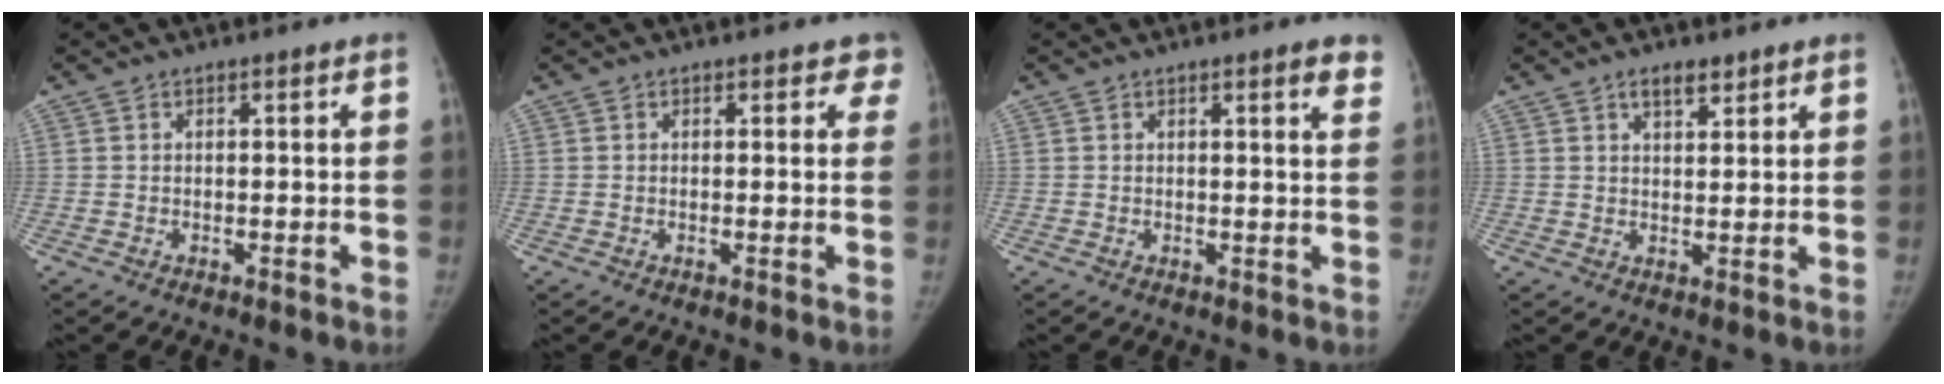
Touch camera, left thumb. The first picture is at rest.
{"total": 2.8, "force": [2.0, 1.7, 0.9], "torque": [0.026, -0.005, 0.007]}
{"total": 3.4, "force": [2.3, 0.7, 2.4], "torque": [-0.016, -0.008, 0.024]}
{"total": 3.5, "force": [2.5, 1.4, 2.0], "torque": [-0.018, -0.014, 0.041]}